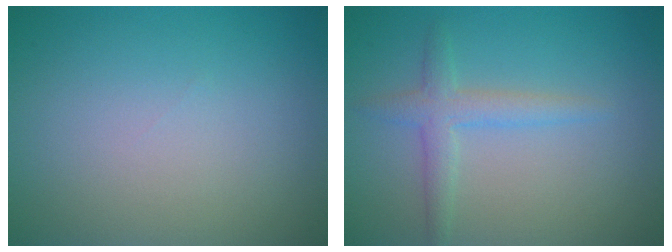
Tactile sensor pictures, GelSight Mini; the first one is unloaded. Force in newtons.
{"total": 2.3, "press": 2.3, "slide": 0.1}